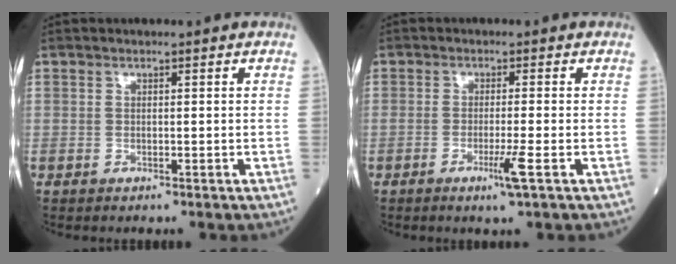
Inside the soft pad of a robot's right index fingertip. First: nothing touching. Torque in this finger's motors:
{"motor_torque": [0.83, -0.27, 0.37, 0.12]}